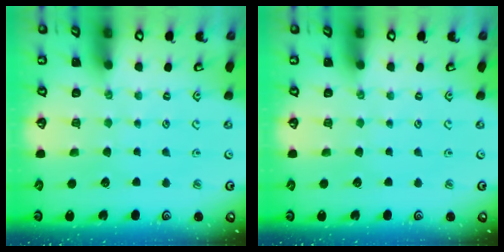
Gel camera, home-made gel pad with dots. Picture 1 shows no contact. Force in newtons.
{"total": 0.0}